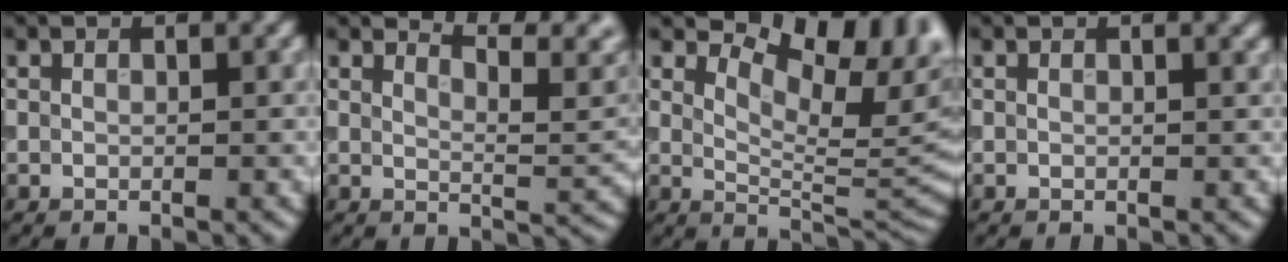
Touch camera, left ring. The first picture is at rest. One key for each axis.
{"total": 5.6, "fx": 4.1, "fy": 1.4, "fz": 3.6, "tx": -0.039, "ty": 0.015, "tz": 0.060}
{"total": 9.1, "fx": 5.0, "fy": 3.9, "fz": 6.5, "tx": -0.092, "ty": 0.001, "tz": 0.080}
{"total": 0.8, "fx": 0.5, "fy": 0.3, "fz": 0.6, "tx": 0.000, "ty": 0.005, "tz": 0.006}